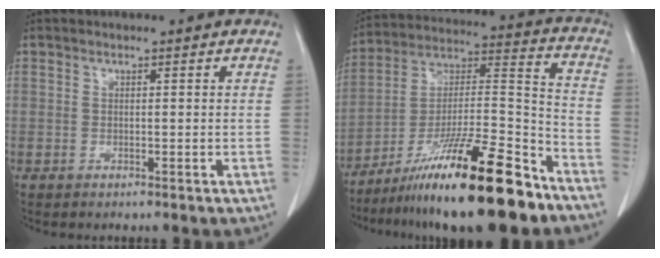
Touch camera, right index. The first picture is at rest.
{"total": 22.6, "force": [-15.9, 1.9, 16.0], "torque": [-0.252, -0.011, -0.270]}